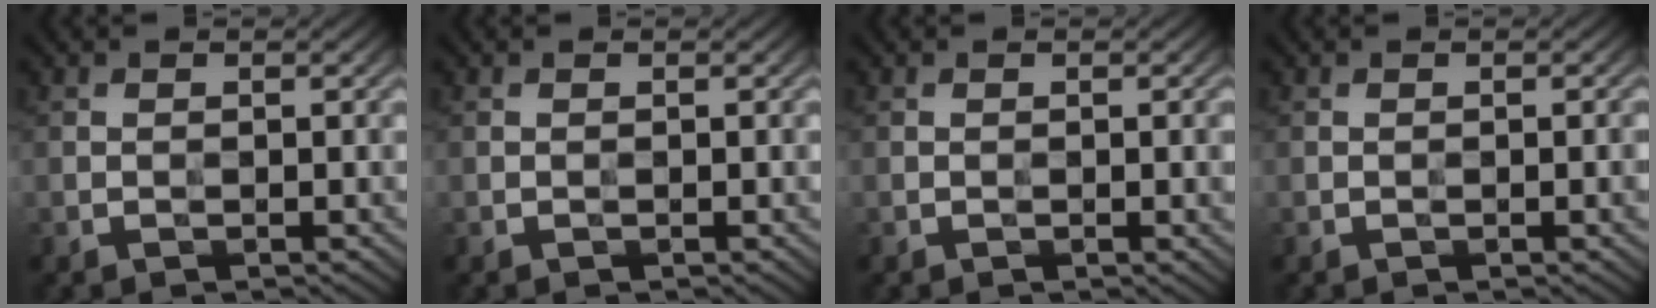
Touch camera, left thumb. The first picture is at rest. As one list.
[{"total": 0.0}, {"total": 1.7, "force": [-0.1, 0.3, 1.7], "torque": [-0.022, -0.002, -0.001]}, {"total": 1.4, "force": [-0.2, 0.2, 1.3], "torque": [-0.019, -0.001, -0.003]}]